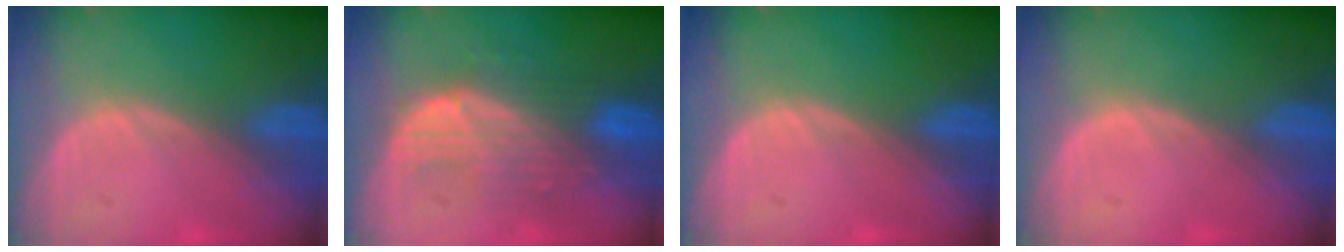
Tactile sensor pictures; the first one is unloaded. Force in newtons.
{"total": 7.8, "press": 7.7, "slide": 1.4}
{"total": 0.0}
{"total": 0.0}